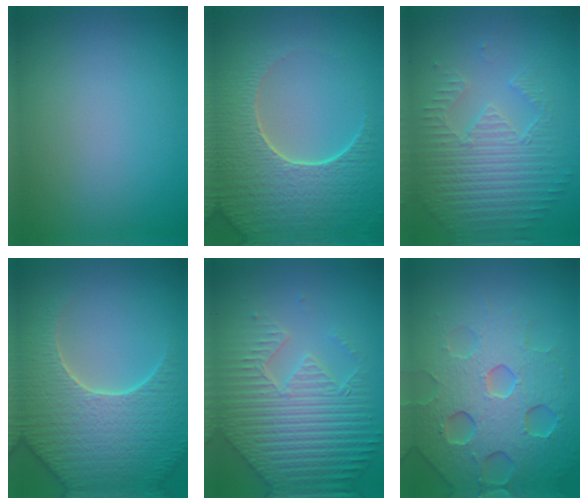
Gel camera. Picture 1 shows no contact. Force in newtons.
{"total": 7.3, "press": 5.8, "slide": 4.5}
{"total": 3.8, "press": 3.6, "slide": 1.1}
{"total": 7.7, "press": 7.4, "slide": 2.2}
{"total": 8.8, "press": 6.3, "slide": 6.1}
{"total": 7.3, "press": 7.1, "slide": 1.7}